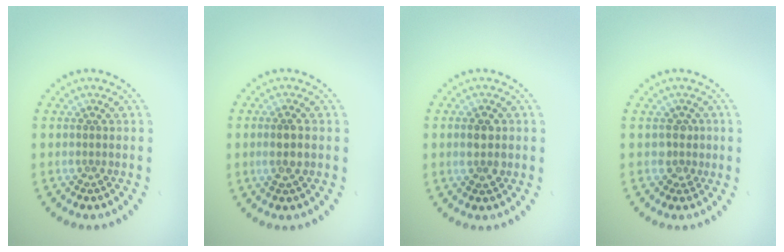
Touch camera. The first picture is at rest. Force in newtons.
{"total": 2.1, "press": 2.0, "slide": 0.8}
{"total": 2.0, "press": 1.9, "slide": 0.3}
{"total": 1.3, "press": 1.1, "slide": 0.8}